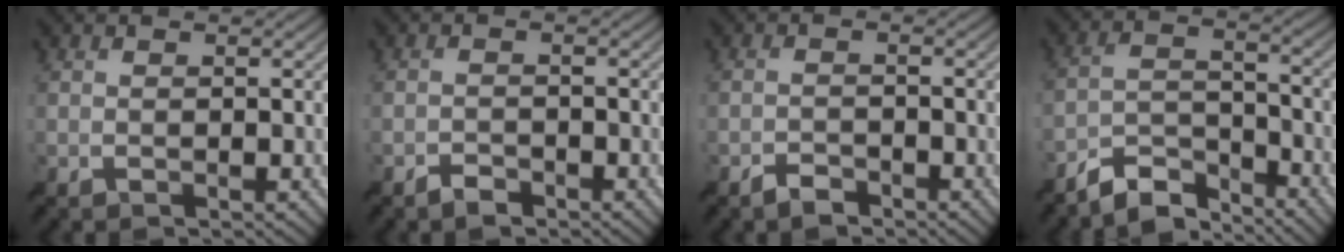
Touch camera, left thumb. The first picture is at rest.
{"total": 1.9, "force": [-1.6, 0.8, 0.5], "torque": [-0.006, 0.000, -0.031]}
{"total": 2.2, "force": [-1.9, 1.0, 0.7], "torque": [-0.008, 0.001, -0.038]}
{"total": 6.6, "force": [-5.9, 2.1, 2.0], "torque": [-0.036, -0.004, -0.118]}